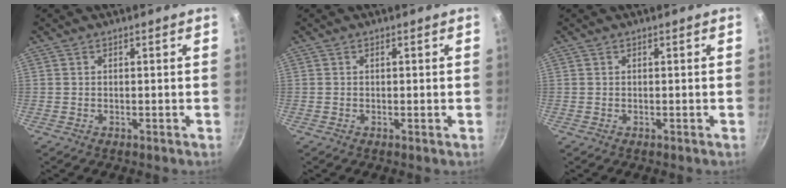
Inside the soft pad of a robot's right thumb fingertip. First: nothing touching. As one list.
[{"total": 0.6, "force": [0.1, 0.2, 0.5], "torque": [-0.010, 0.000, 0.000]}, {"total": 0.0}]